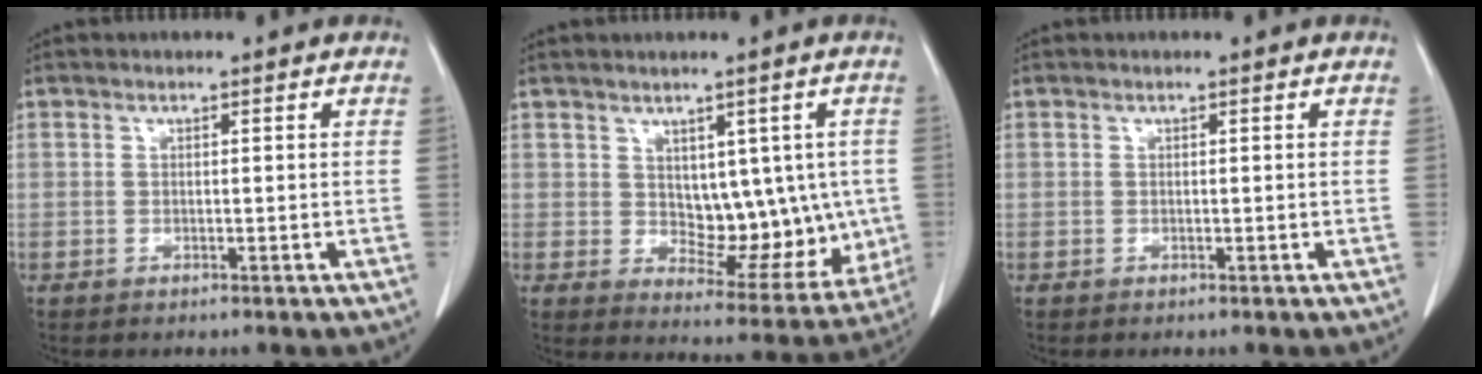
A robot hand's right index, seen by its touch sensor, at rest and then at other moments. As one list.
[{"total": 9.6, "force": [1.0, 5.7, 7.6], "torque": [-0.079, 0.003, 0.034]}, {"total": 0.0}]